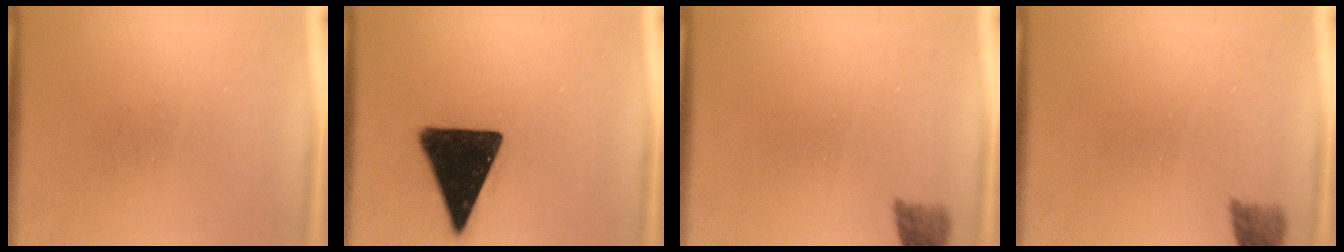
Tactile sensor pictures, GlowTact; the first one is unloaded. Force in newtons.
{"total": 17.9}
{"total": 2.5}
{"total": 2.5}